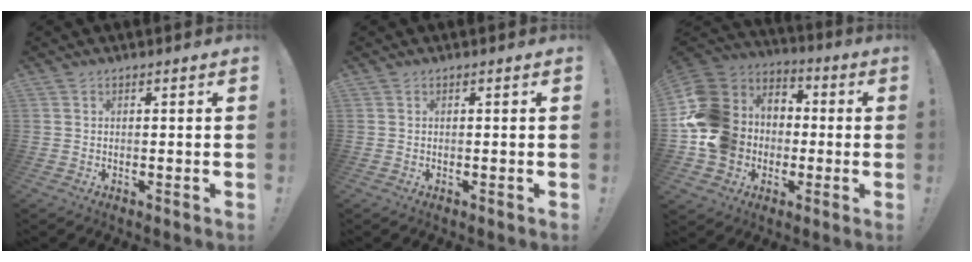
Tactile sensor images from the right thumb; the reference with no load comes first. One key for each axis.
{"total": 0.0}
{"total": 18.4, "fx": -2.2, "fy": 16.6, "fz": 7.7, "tx": -0.137, "ty": 0.026, "tz": -0.004}